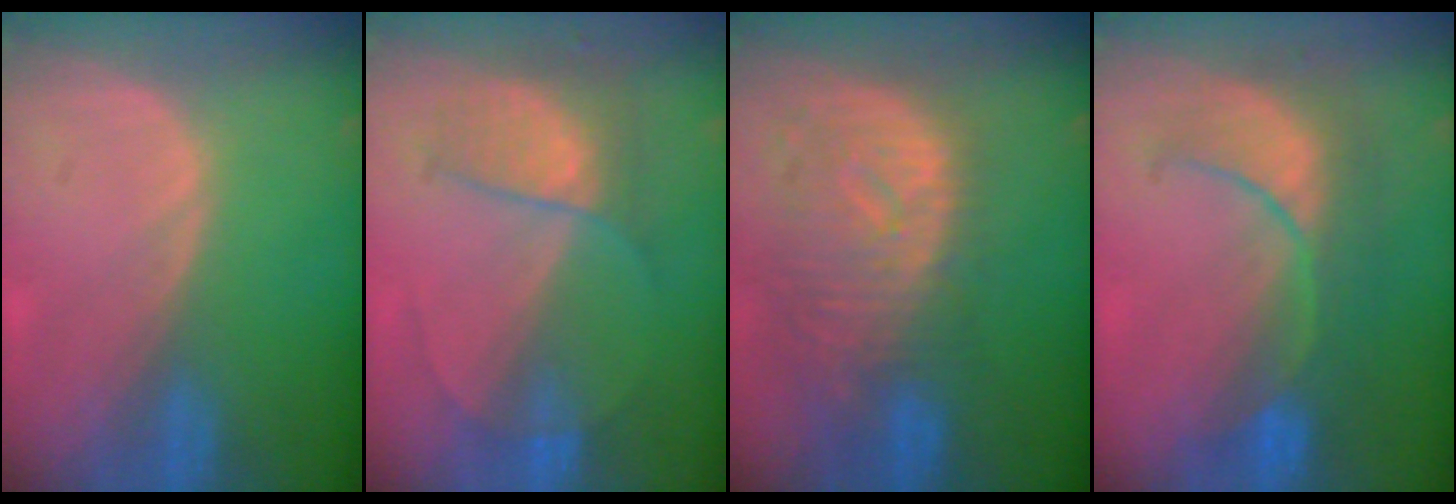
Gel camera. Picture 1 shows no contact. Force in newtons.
{"total": 7.0, "press": 6.0, "slide": 3.6}
{"total": 10.9, "press": 9.7, "slide": 4.9}
{"total": 8.1, "press": 8.1, "slide": 0.7}